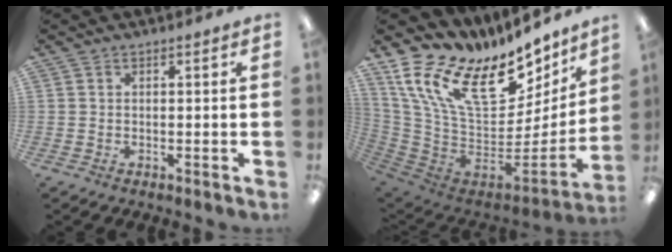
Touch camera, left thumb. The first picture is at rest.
{"total": 22.0, "force": [12.1, 11.5, 14.3], "torque": [-0.253, -0.083, 0.228]}